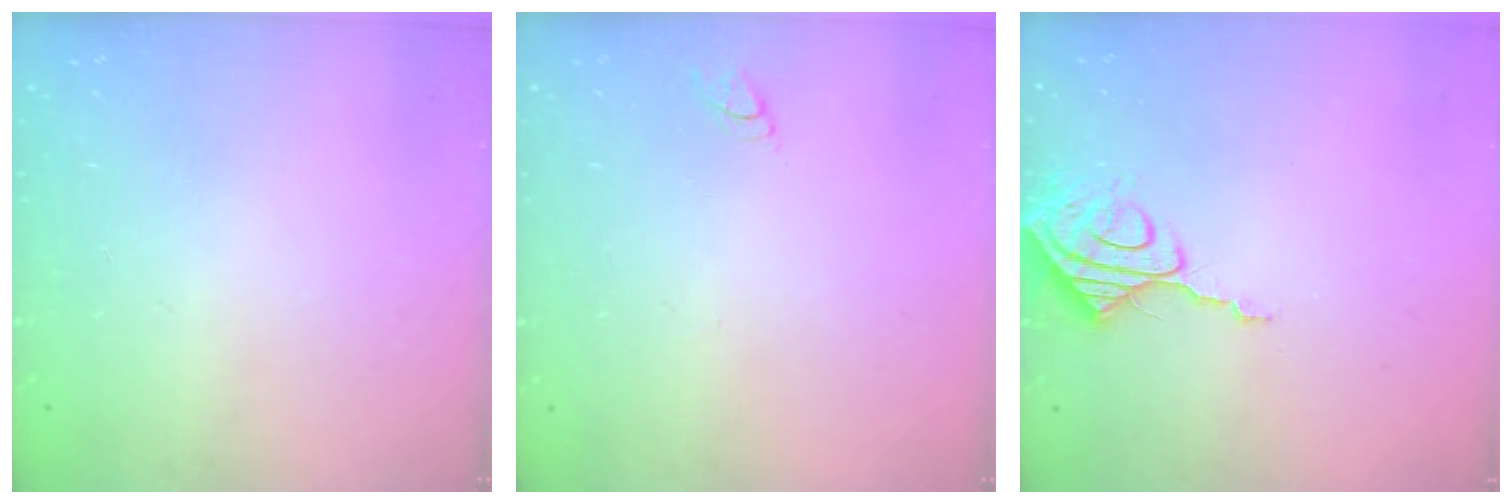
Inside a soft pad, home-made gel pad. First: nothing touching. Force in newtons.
{"total": 4.0, "press": 3.9, "slide": 0.3}
{"total": 8.7, "press": 8.7, "slide": 0.5}